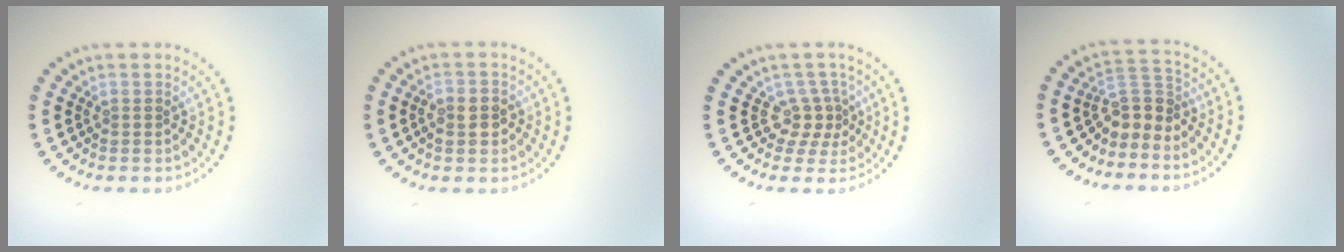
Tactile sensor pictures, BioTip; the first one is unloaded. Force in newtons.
{"total": 2.3, "press": 2.2, "slide": 0.6}
{"total": 2.3, "press": 1.6, "slide": 1.7}
{"total": 2.9, "press": 2.2, "slide": 1.9}